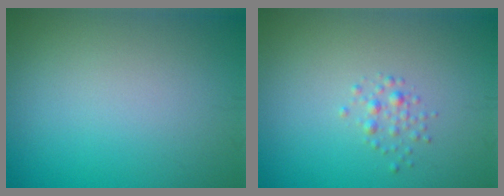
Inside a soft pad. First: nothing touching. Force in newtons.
{"total": 1.2, "press": 1.2, "slide": 0.0}